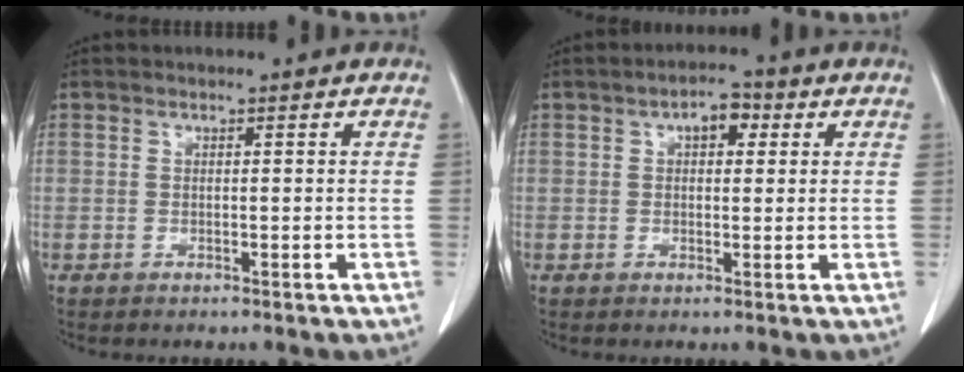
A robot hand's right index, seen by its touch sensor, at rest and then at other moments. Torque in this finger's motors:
{"motor_torque": [0.39, 0.39, 0.04, 0.04]}